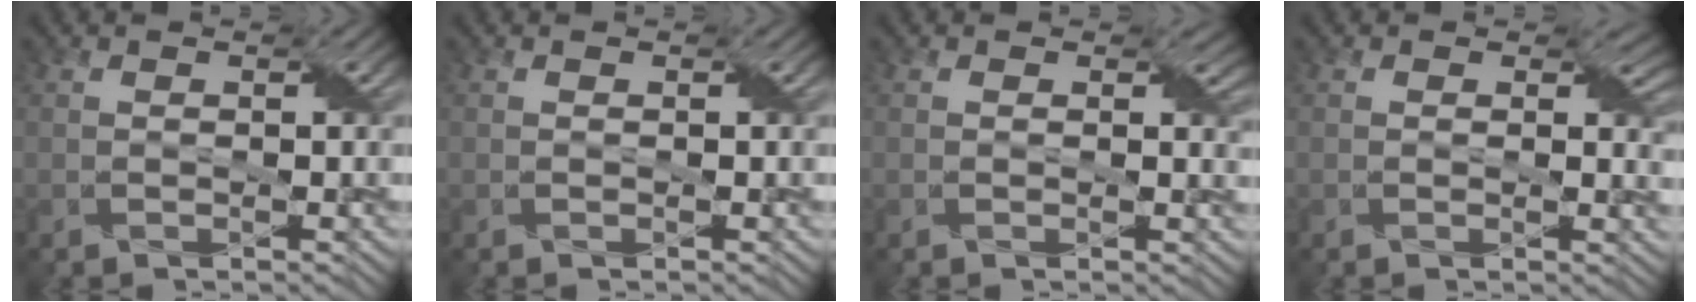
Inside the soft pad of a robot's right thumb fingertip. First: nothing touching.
{"total": 0.0}
{"total": 1.6, "force": [0.6, 0.9, 1.1], "torque": [-0.017, -0.005, 0.011]}
{"total": 3.0, "force": [1.0, 1.8, 2.1], "torque": [-0.029, -0.008, 0.014]}